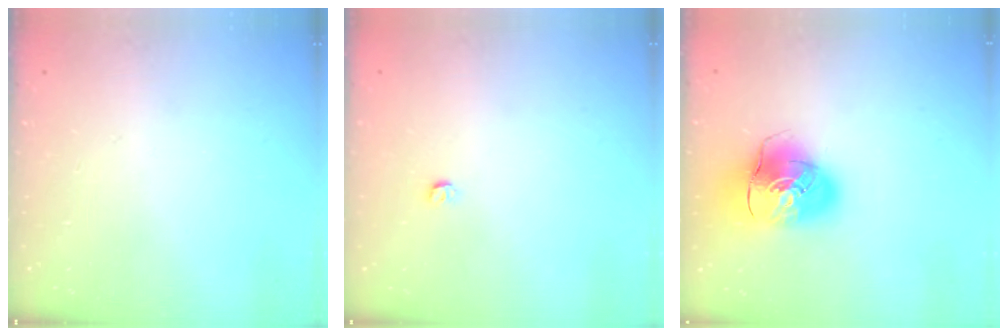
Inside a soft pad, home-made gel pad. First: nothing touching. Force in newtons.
{"total": 3.2, "press": 3.2, "slide": 0.6}
{"total": 14.3, "press": 14.1, "slide": 2.3}